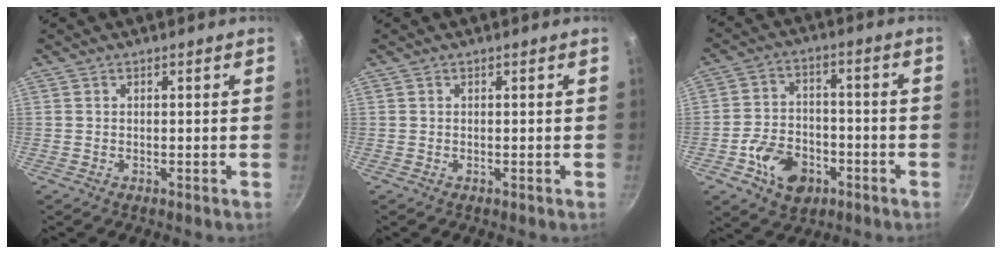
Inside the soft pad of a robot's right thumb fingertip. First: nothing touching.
{"total": 0.0}
{"total": 11.1, "force": [-4.9, 7.7, 6.3], "torque": [-0.087, 0.036, -0.082]}